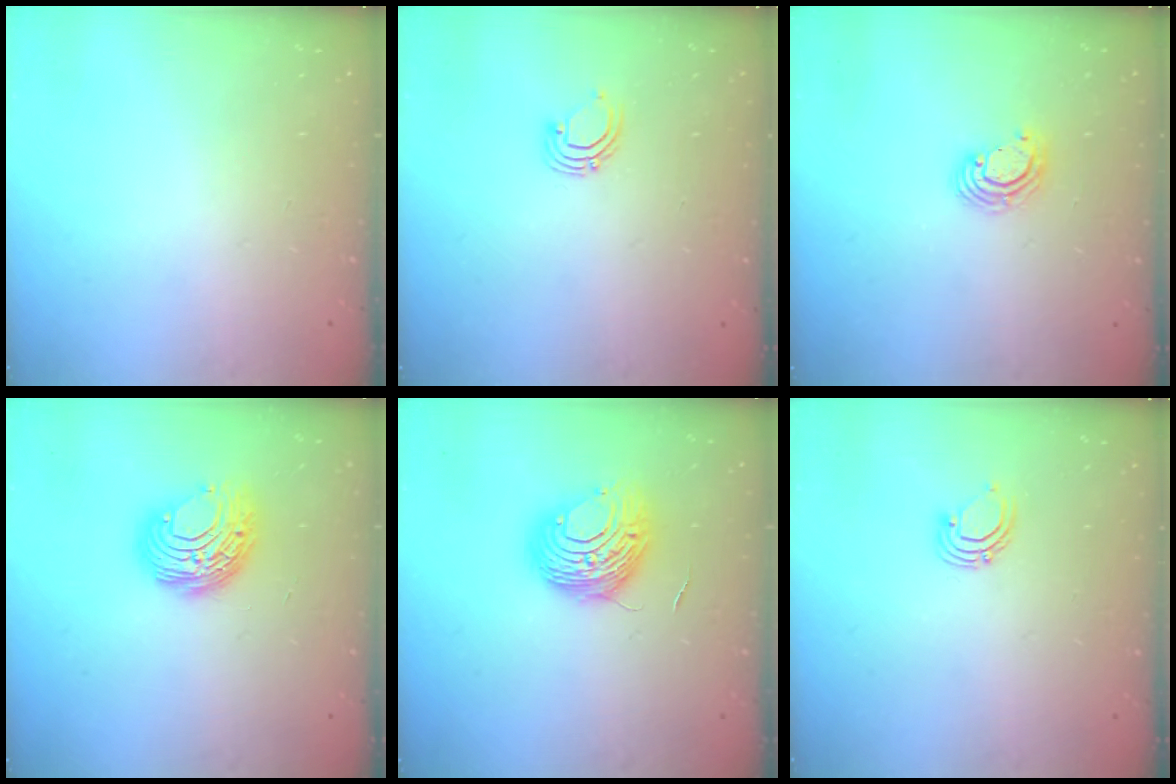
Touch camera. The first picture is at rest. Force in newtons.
{"total": 3.4, "press": 3.4, "slide": 0.3}
{"total": 3.6, "press": 3.6, "slide": 0.2}
{"total": 9.5, "press": 9.5, "slide": 0.5}
{"total": 10.4, "press": 10.4, "slide": 0.5}
{"total": 3.5, "press": 3.5, "slide": 0.2}